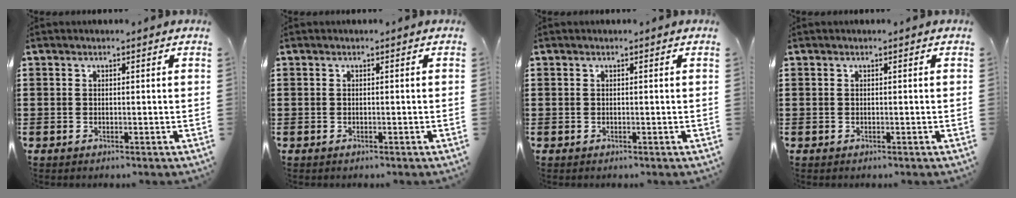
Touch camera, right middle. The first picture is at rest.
{"total": 0.0}
{"total": 0.0}
{"total": 0.0}